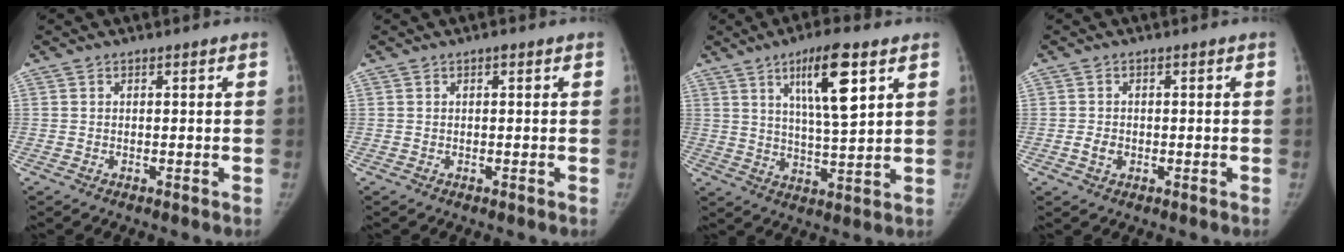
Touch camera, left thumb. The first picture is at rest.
{"total": 0.5, "force": [0.1, 0.2, 0.4], "torque": [-0.005, 0.002, 0.000]}
{"total": 12.1, "force": [5.6, 2.5, 10.4], "torque": [-0.168, -0.027, 0.096]}
{"total": 2.4, "force": [-0.6, 1.9, 1.3], "torque": [-0.019, 0.004, -0.011]}